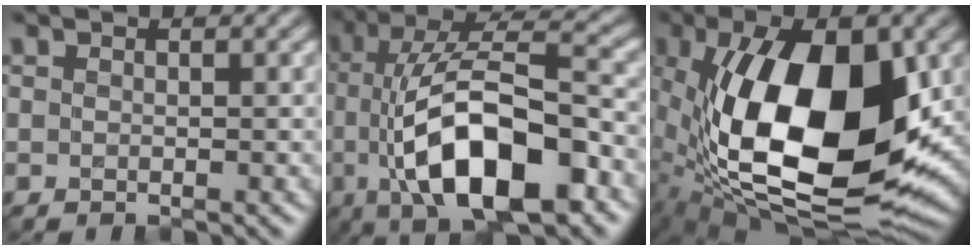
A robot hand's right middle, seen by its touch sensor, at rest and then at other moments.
{"total": 12.7, "force": [-3.0, 4.6, 11.4], "torque": [-0.187, 0.006, -0.061]}
{"total": 17.4, "force": [0.2, 8.1, 15.4], "torque": [-0.273, -0.014, 0.004]}